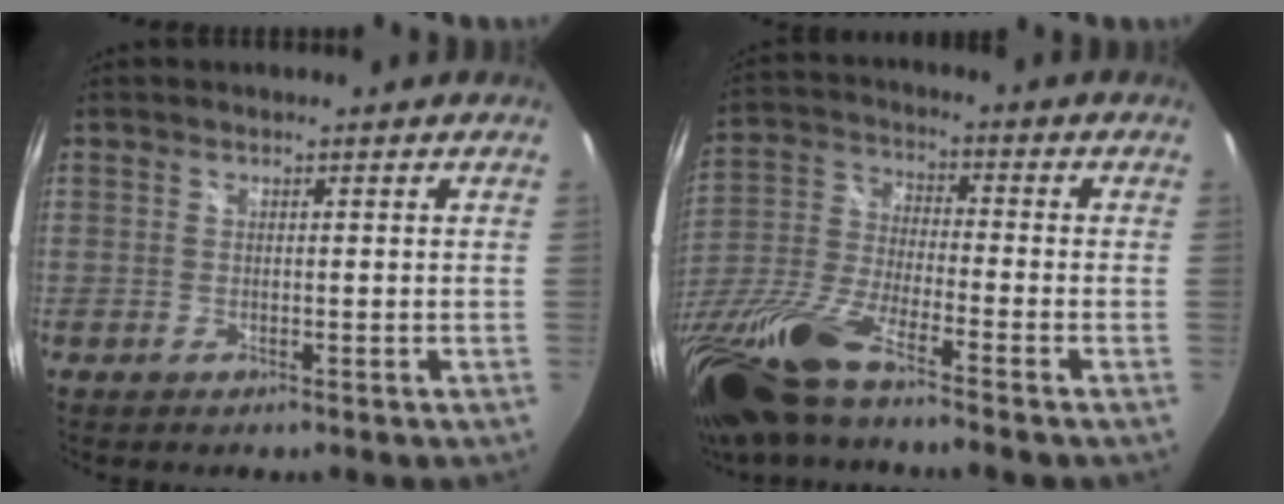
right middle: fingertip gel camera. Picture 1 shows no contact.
{"total": 17.0, "force": [-12.3, 2.1, 11.5], "torque": [-0.250, -0.042, -0.246]}